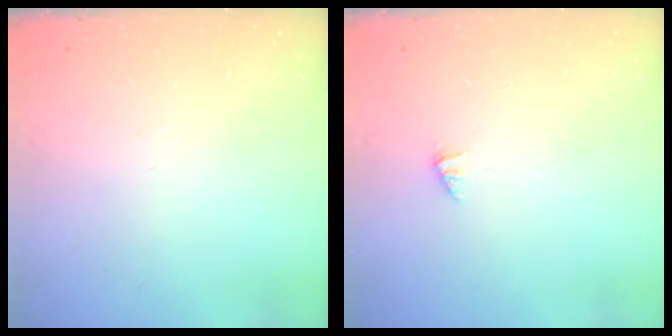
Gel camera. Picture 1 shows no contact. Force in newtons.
{"total": 0.7, "press": 0.7, "slide": 0.2}